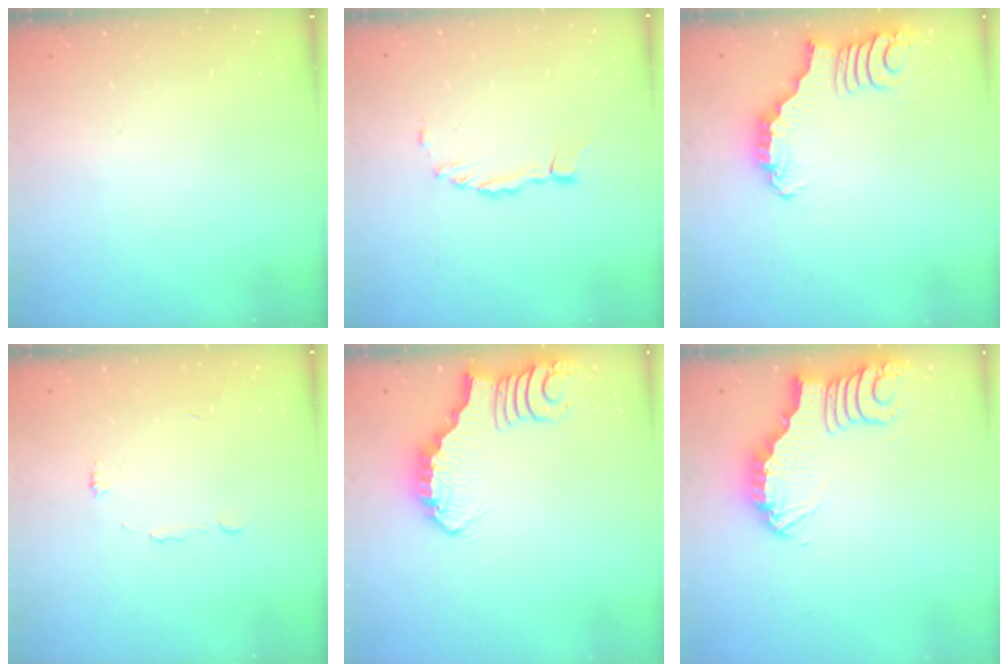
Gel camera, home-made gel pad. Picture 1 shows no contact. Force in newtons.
{"total": 3.0, "press": 3.0, "slide": 0.2}
{"total": 2.8, "press": 2.8, "slide": 0.3}
{"total": 5.4, "press": 5.4, "slide": 0.3}
{"total": 2.4, "press": 2.4, "slide": 0.3}
{"total": 3.9, "press": 3.8, "slide": 0.4}